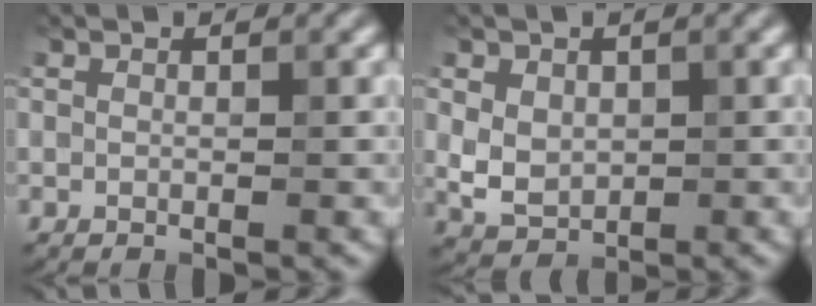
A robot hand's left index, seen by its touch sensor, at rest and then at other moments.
{"total": 3.1, "force": [0.4, 2.4, 1.9], "torque": [-0.037, -0.006, 0.012]}